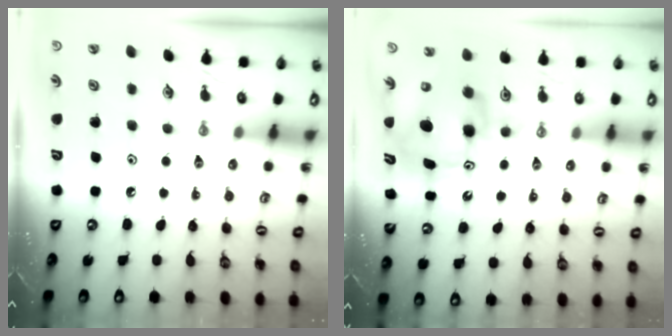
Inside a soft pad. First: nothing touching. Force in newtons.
{"total": 10.2, "press": 10.1, "slide": 1.0}